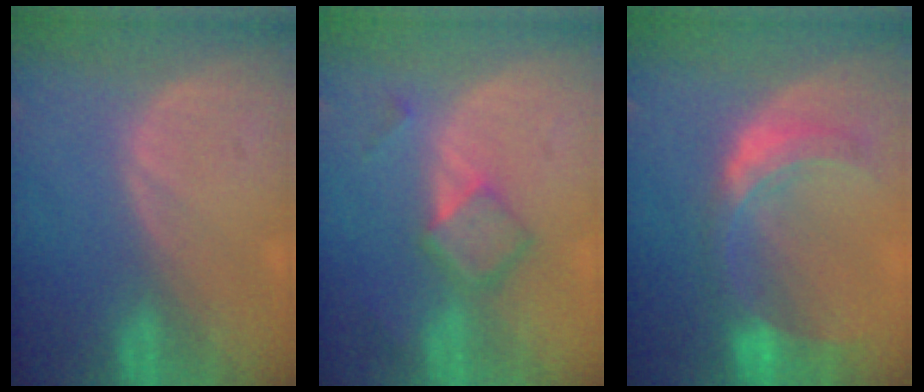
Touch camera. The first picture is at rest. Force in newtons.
{"total": 5.4, "press": 4.7, "slide": 2.7}
{"total": 8.1, "press": 7.2, "slide": 3.7}